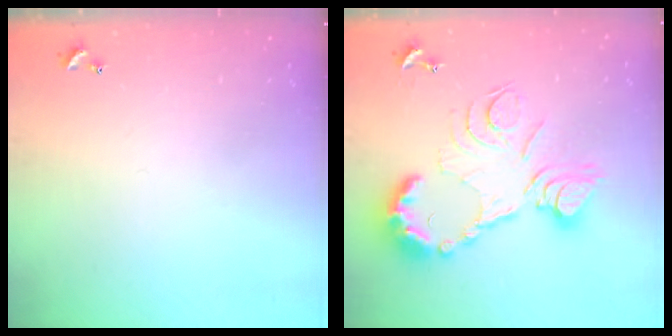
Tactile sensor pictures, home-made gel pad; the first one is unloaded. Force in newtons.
{"total": 19.1, "press": 19.0, "slide": 1.8}